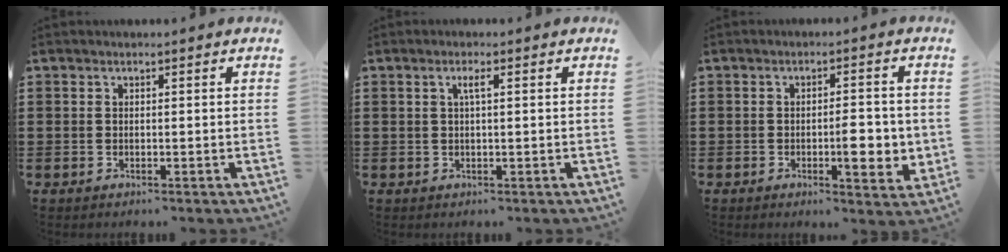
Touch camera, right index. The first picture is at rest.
{"total": 1.7, "force": [0.4, 0.2, 1.6], "torque": [-0.031, 0.002, 0.005]}
{"total": 5.7, "force": [-0.9, 1.8, 5.4], "torque": [-0.066, -0.005, -0.021]}